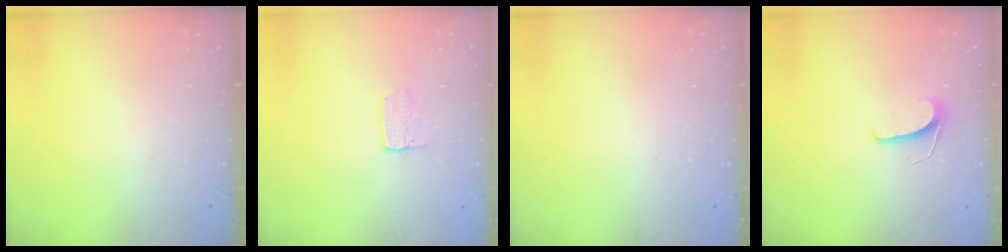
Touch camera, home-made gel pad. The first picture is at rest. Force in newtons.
{"total": 3.6, "press": 3.6, "slide": 0.3}
{"total": 0.0}
{"total": 6.2, "press": 6.2, "slide": 0.5}